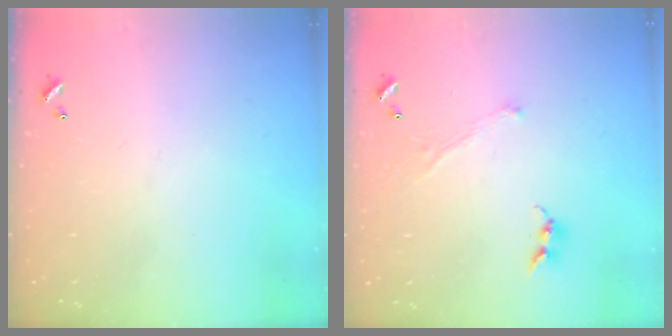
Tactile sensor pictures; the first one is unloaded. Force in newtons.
{"total": 1.3, "press": 1.2, "slide": 0.5}